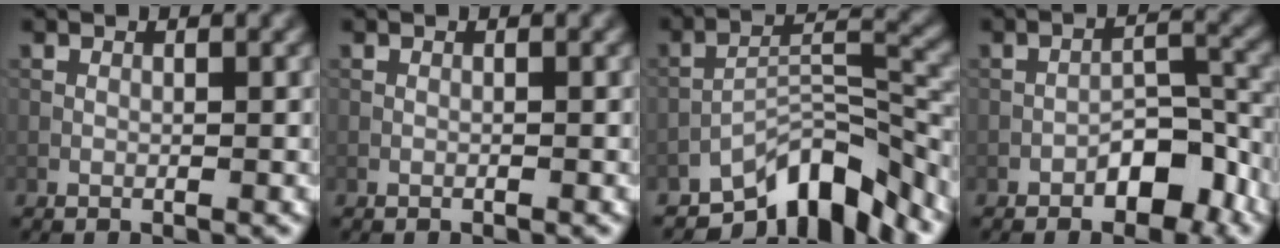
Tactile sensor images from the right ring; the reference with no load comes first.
{"total": 0.0}
{"total": 8.6, "force": [-6.6, 2.8, 4.7], "torque": [-0.060, 0.004, -0.122]}
{"total": 4.7, "force": [-2.8, 2.2, 3.1], "torque": [-0.037, 0.014, -0.044]}